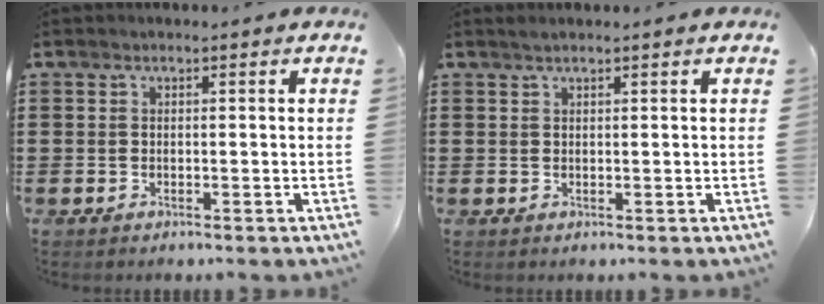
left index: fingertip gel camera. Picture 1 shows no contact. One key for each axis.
{"total": 0.9, "fx": 0.7, "fy": 0.0, "fz": 0.6, "tx": -0.011, "ty": 0.000, "tz": 0.013}